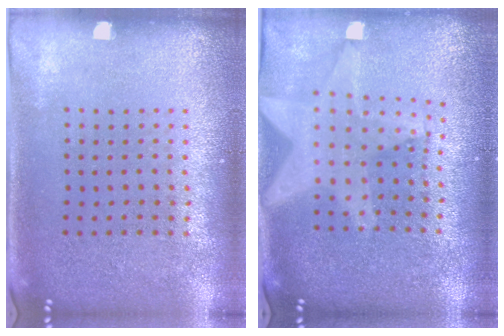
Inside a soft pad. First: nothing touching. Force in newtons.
{"total": 2.3, "press": 1.9, "slide": 1.3}